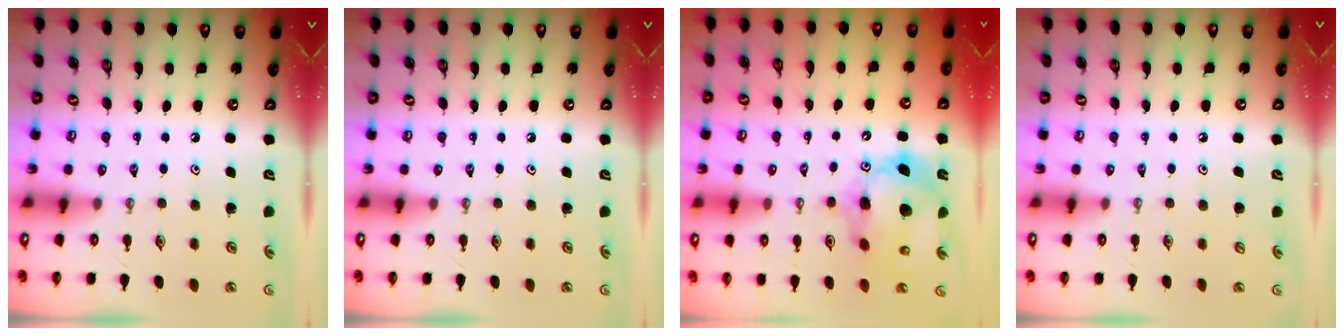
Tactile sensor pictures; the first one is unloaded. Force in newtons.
{"total": 0.0}
{"total": 15.4, "press": 15.4, "slide": 1.6}
{"total": 1.1, "press": 0.0, "slide": 1.1}